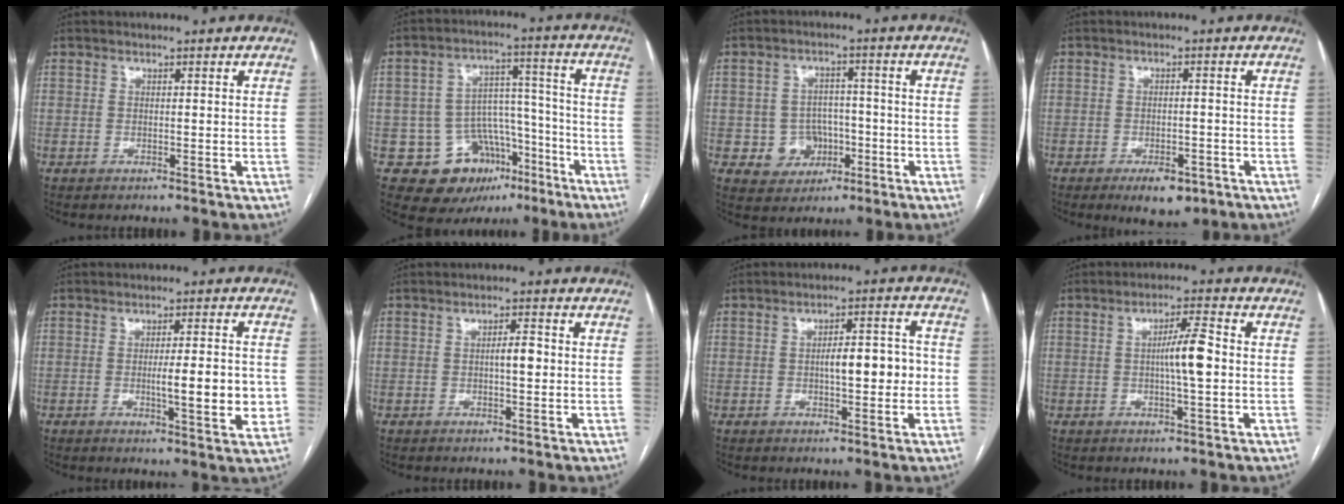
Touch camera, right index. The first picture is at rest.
{"total": 12.4, "force": [-6.4, 9.7, 4.4], "torque": [-0.050, 0.057, -0.082]}
{"total": 5.9, "force": [-1.5, 5.5, 1.5], "torque": [-0.017, 0.015, -0.013]}
{"total": 5.5, "force": [-3.3, 2.5, 3.7], "torque": [-0.051, -0.001, -0.039]}
{"total": 8.0, "force": [-1.0, 1.1, 7.9], "torque": [-0.113, -0.006, -0.014]}
{"total": 2.6, "force": [-0.1, 0.6, 2.6], "torque": [-0.042, 0.003, -0.001]}
{"total": 6.7, "force": [-0.5, 2.1, 6.3], "torque": [-0.095, 0.023, -0.004]}
{"total": 5.8, "force": [-0.1, 0.4, 5.8], "torque": [-0.101, 0.007, -0.004]}